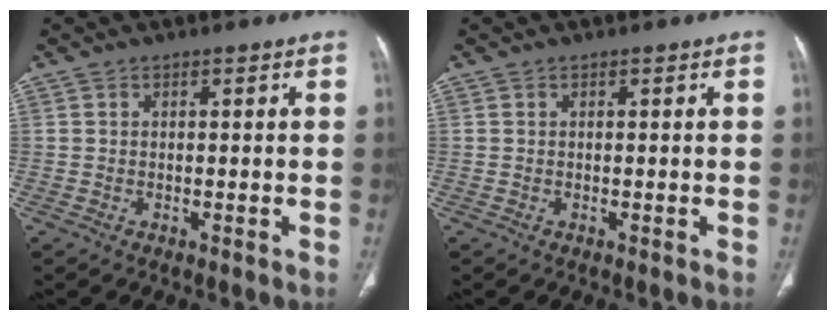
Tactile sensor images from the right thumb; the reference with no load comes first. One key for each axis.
{"total": 0.0}